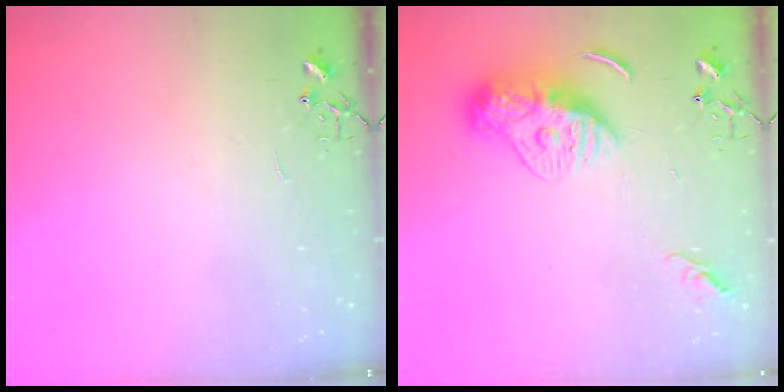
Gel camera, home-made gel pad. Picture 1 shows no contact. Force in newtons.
{"total": 11.6, "press": 11.6, "slide": 0.9}